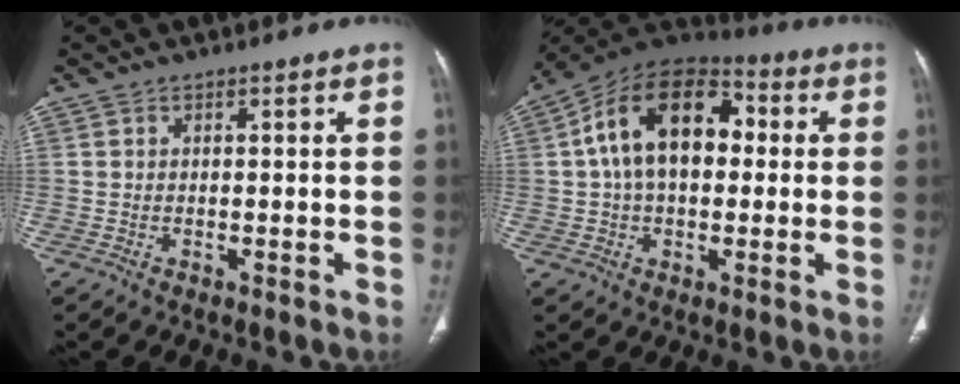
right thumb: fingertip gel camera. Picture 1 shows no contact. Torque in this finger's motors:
{"motor_torque": [0.76, 4.25, 1.44, -0.22, 0.22]}